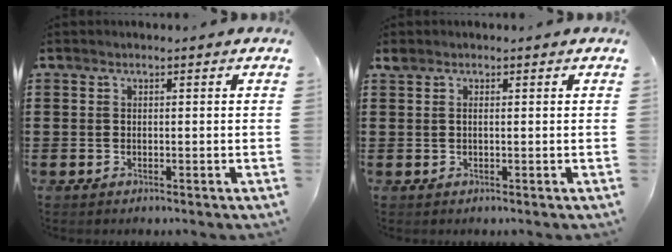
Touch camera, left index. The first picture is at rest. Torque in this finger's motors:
{"motor_torque": [-0.04, 0.04, -0.04, 0.01]}